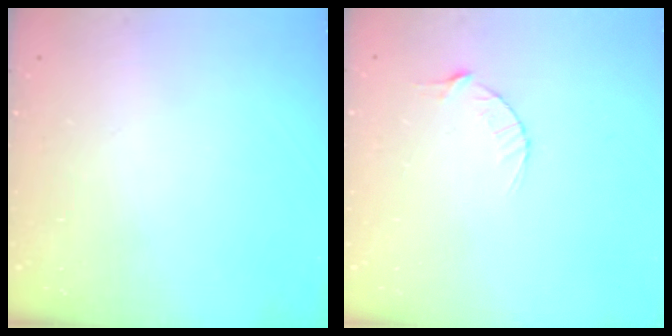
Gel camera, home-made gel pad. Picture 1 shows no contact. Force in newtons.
{"total": 3.4, "press": 3.4, "slide": 0.4}